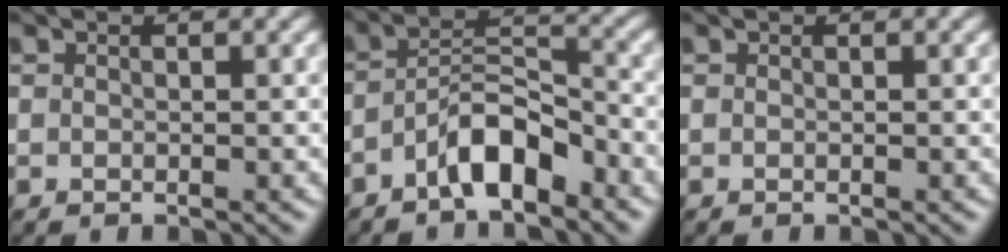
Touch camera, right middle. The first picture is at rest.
{"total": 4.7, "force": [-2.8, 1.7, 3.3], "torque": [-0.057, 0.018, -0.051]}
{"total": 0.0}